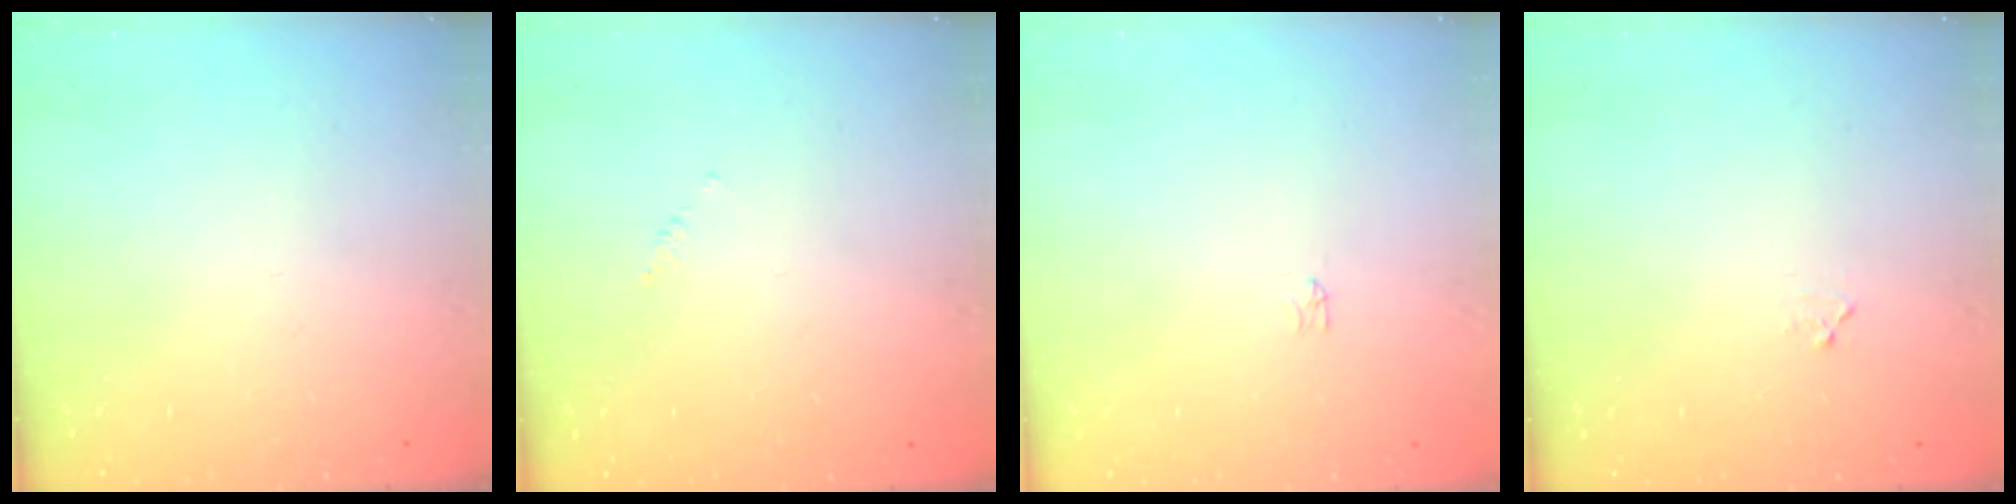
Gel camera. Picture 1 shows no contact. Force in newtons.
{"total": 1.7, "press": 1.7, "slide": 0.3}
{"total": 0.0}
{"total": 3.4, "press": 3.4, "slide": 0.4}